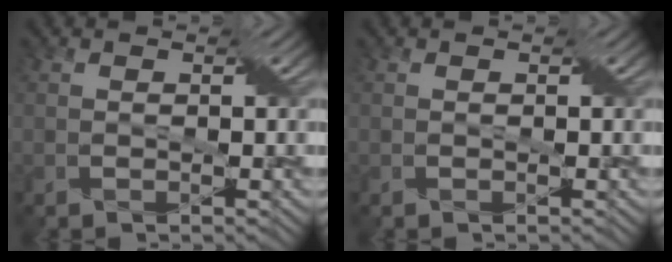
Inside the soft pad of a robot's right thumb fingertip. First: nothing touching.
{"total": 0.0}